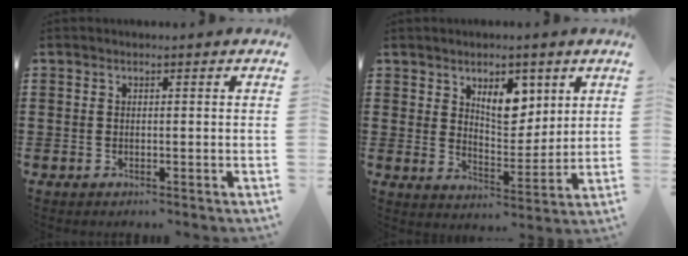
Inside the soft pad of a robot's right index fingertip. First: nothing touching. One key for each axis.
{"total": 7.1, "fx": 3.8, "fy": 4.0, "fz": 4.5, "tx": -0.063, "ty": -0.008, "tz": 0.062}